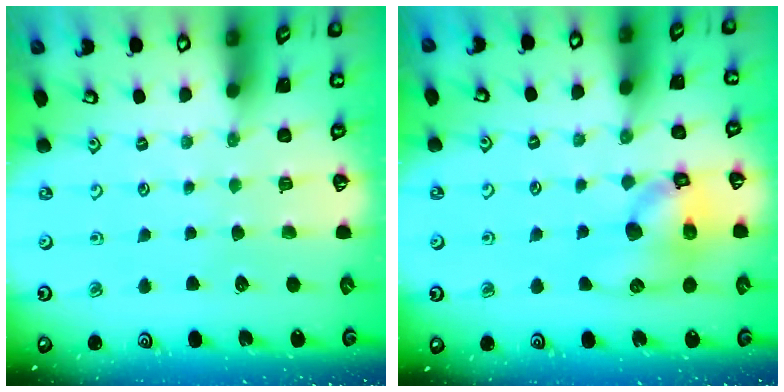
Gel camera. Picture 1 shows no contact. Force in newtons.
{"total": 12.4, "press": 12.3, "slide": 1.7}